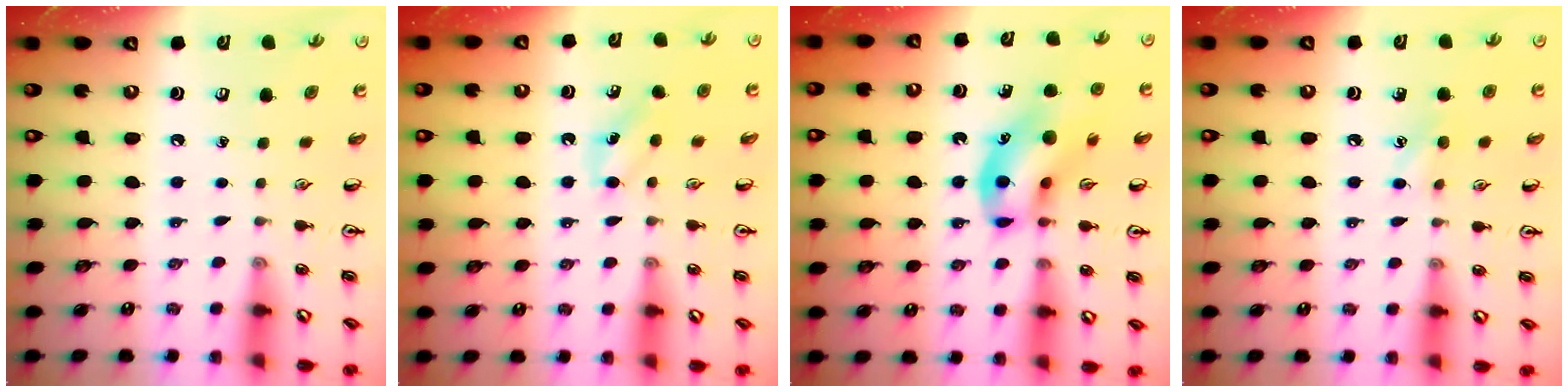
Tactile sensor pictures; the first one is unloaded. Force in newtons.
{"total": 3.9, "press": 3.7, "slide": 1.3}
{"total": 14.1, "press": 13.7, "slide": 3.2}
{"total": 6.7, "press": 6.4, "slide": 1.9}